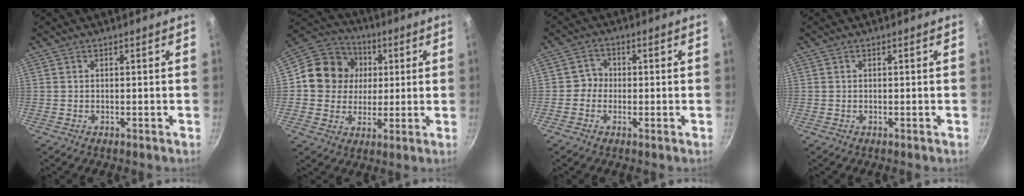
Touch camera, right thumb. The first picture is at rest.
{"total": 13.8, "force": [2.3, 12.6, 5.2], "torque": [-0.063, 0.014, 0.025]}
{"total": 3.1, "force": [-0.5, 2.9, 0.8], "torque": [0.013, 0.009, -0.018]}
{"total": 0.0}